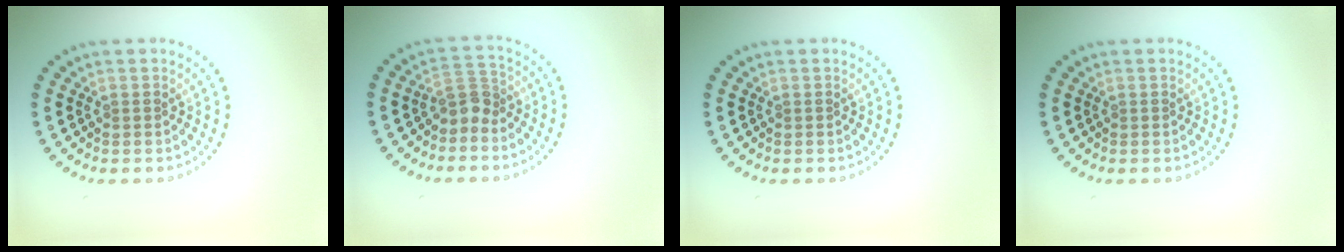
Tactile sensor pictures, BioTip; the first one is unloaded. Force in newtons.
{"total": 2.4, "press": 1.7, "slide": 1.7}
{"total": 0.0}
{"total": 0.0}